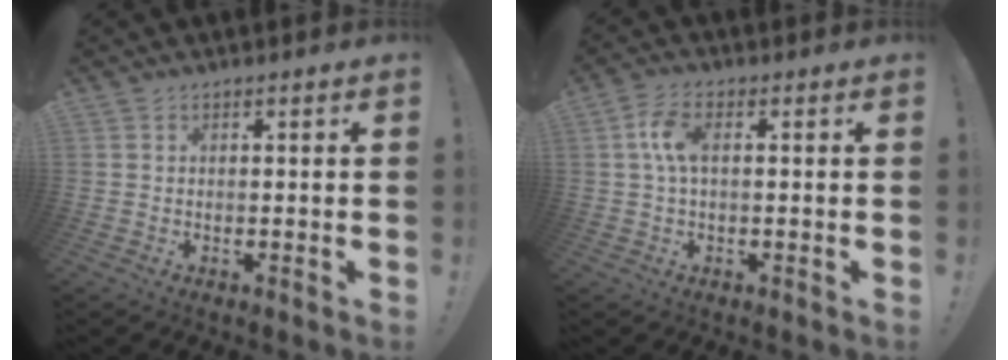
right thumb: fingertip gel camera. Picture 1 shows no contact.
{"total": 6.6, "force": [0.6, 3.3, 5.7], "torque": [-0.111, 0.006, 0.009]}